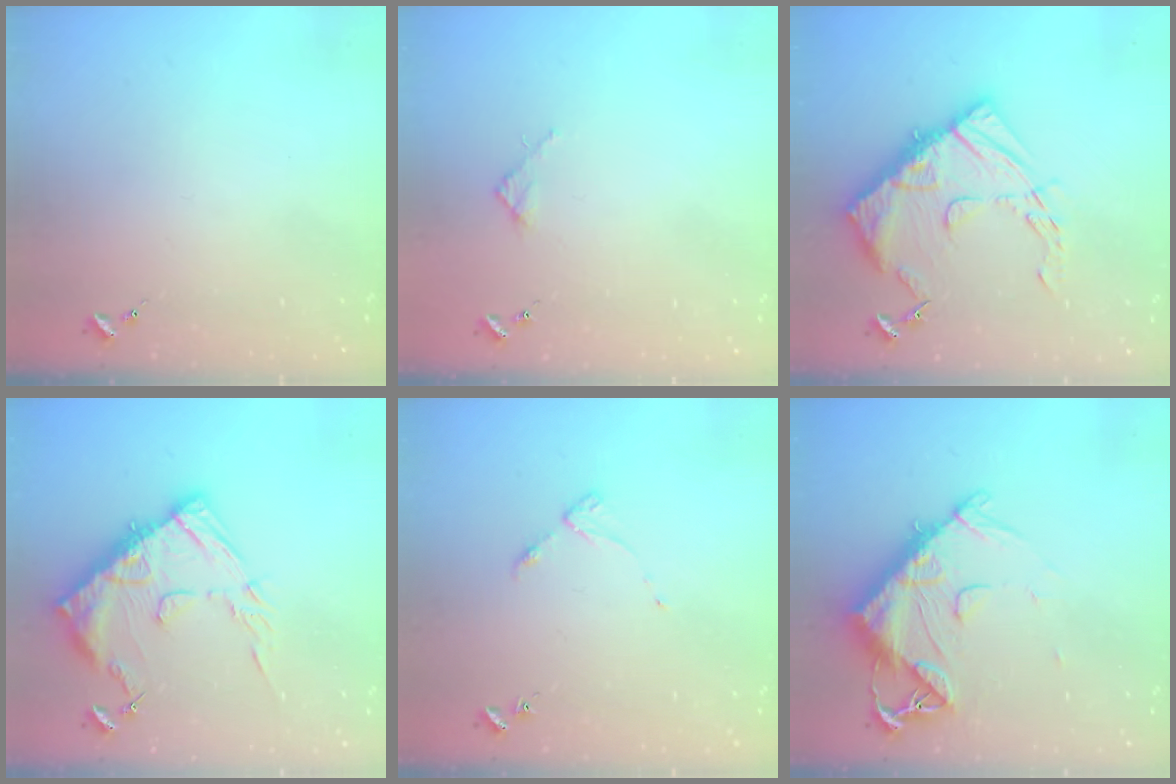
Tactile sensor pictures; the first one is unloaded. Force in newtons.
{"total": 2.7, "press": 2.7, "slide": 0.3}
{"total": 15.2, "press": 15.1, "slide": 1.4}
{"total": 15.8, "press": 15.7, "slide": 1.6}
{"total": 3.3, "press": 3.3, "slide": 0.4}
{"total": 13.6, "press": 13.5, "slide": 1.4}